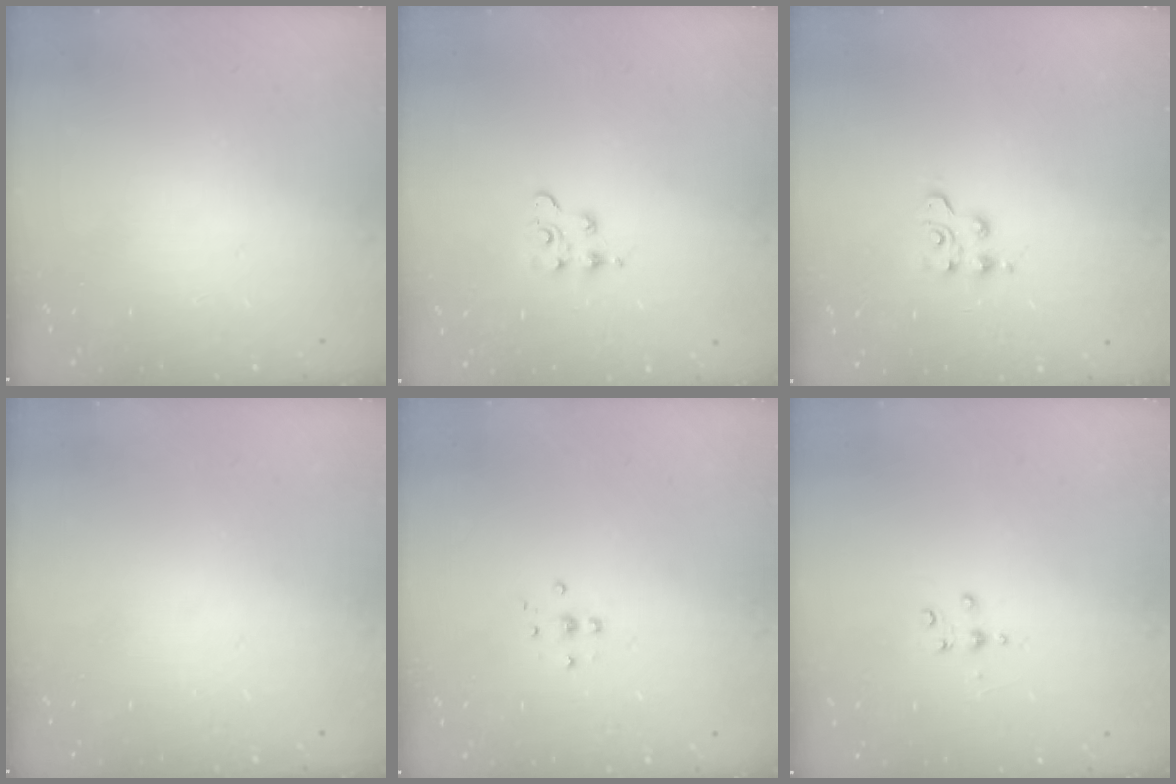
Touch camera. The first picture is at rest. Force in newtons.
{"total": 3.2, "press": 3.2, "slide": 0.4}
{"total": 3.1, "press": 3.0, "slide": 0.5}
{"total": 0.0}
{"total": 3.6, "press": 3.5, "slide": 0.3}
{"total": 4.1, "press": 4.0, "slide": 0.5}